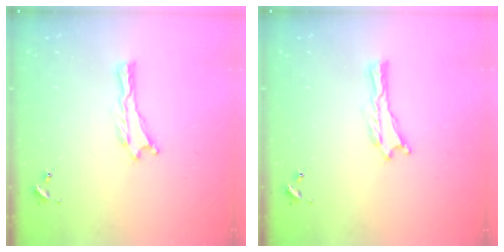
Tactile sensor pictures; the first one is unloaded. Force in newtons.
{"total": 0.0}